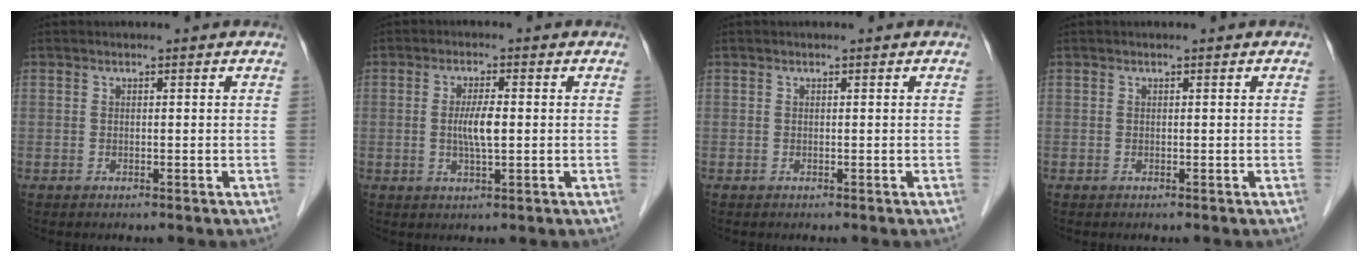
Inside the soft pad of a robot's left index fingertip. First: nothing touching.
{"total": 4.0, "force": [-0.1, 0.6, 3.9], "torque": [-0.078, -0.002, -0.002]}
{"total": 0.0}
{"total": 0.0}